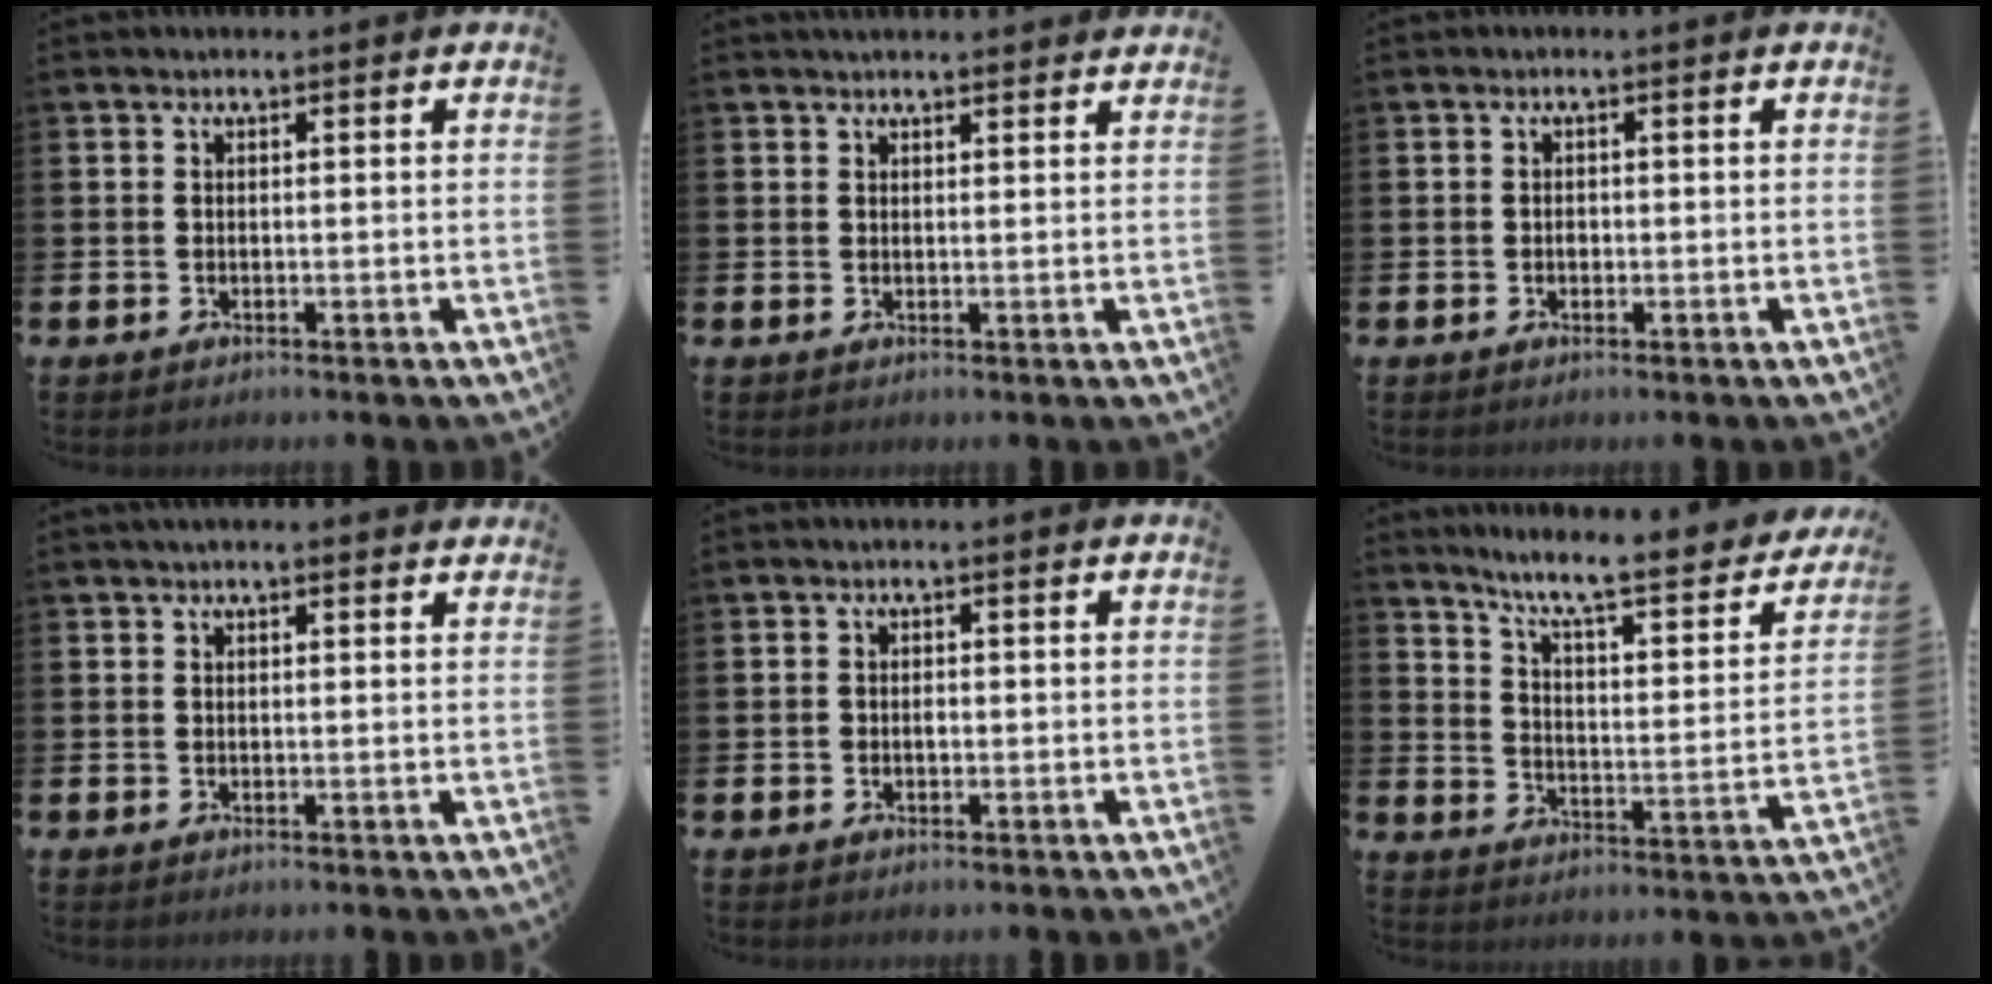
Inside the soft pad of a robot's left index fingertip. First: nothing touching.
{"total": 1.9, "force": [1.9, 0.2, 0.1], "torque": [0.003, -0.007, 0.032]}
{"total": 0.8, "force": [-0.2, 0.7, 0.4], "torque": [-0.003, 0.002, -0.005]}
{"total": 1.0, "force": [0.9, 0.2, 0.5], "torque": [0.000, 0.000, 0.014]}
{"total": 0.9, "force": [-0.2, 0.8, 0.5], "torque": [0.003, 0.000, -0.008]}
{"total": 7.8, "force": [6.7, 1.2, 3.8], "torque": [-0.092, -0.052, 0.103]}